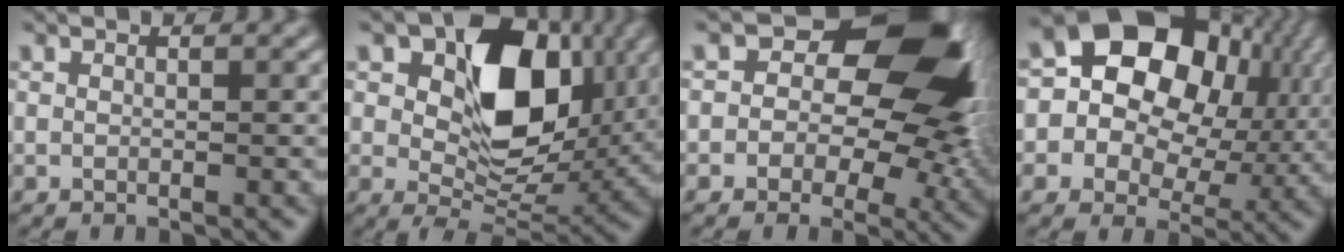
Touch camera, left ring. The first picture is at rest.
{"total": 10.5, "force": [2.9, 6.5, 7.7], "torque": [-0.118, -0.001, 0.047]}
{"total": 14.0, "force": [3.0, 9.2, 10.2], "torque": [-0.110, 0.008, 0.041]}
{"total": 16.1, "force": [3.5, 12.4, 9.7], "torque": [-0.155, 0.032, 0.052]}